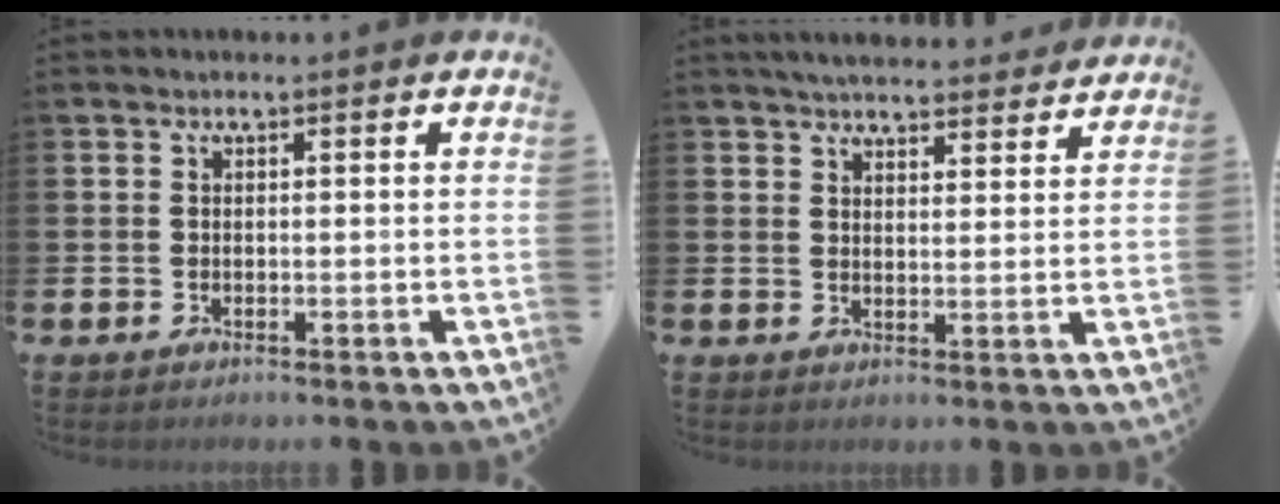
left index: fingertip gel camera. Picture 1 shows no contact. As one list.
[{"total": 4.5, "force": [4.4, 0.6, 0.6], "torque": [-0.016, -0.026, 0.078]}]